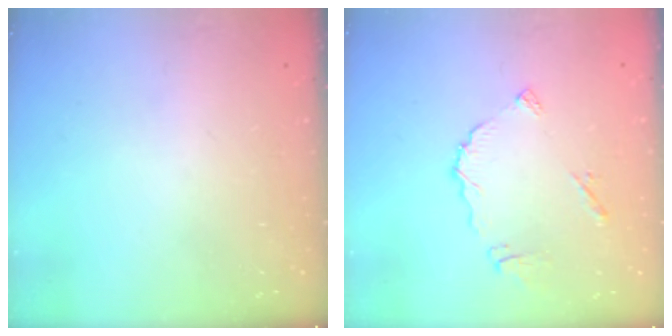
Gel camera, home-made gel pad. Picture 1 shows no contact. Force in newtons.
{"total": 7.4, "press": 7.4, "slide": 0.1}